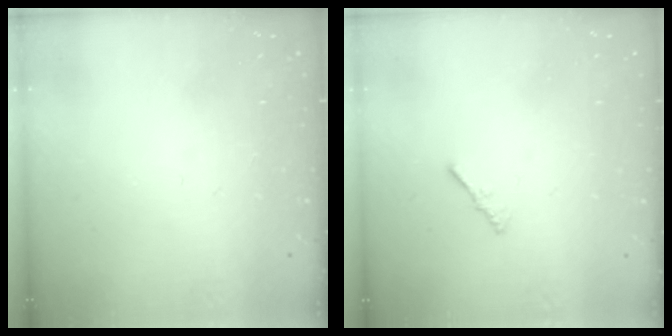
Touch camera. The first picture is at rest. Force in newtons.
{"total": 0.7, "press": 0.6, "slide": 0.3}